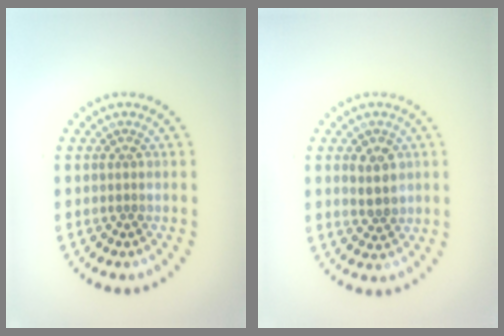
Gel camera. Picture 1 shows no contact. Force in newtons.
{"total": 2.6, "press": 2.5, "slide": 0.3}